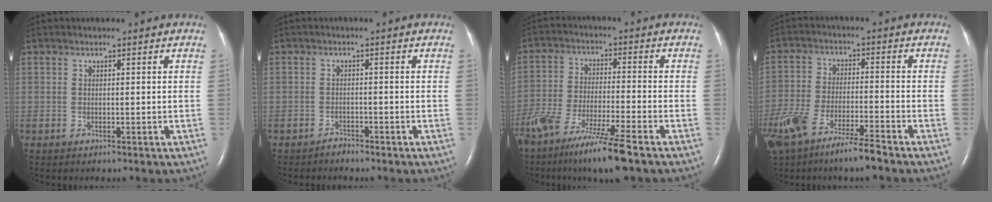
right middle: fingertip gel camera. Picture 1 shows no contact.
{"total": 1.1, "force": [-1.1, 0.2, 0.0], "torque": [-0.002, -0.002, -0.018]}
{"total": 14.3, "force": [-10.3, 0.3, 9.9], "torque": [-0.203, -0.048, -0.185]}
{"total": 11.2, "force": [-8.2, 1.8, 7.5], "torque": [-0.152, -0.014, -0.151]}